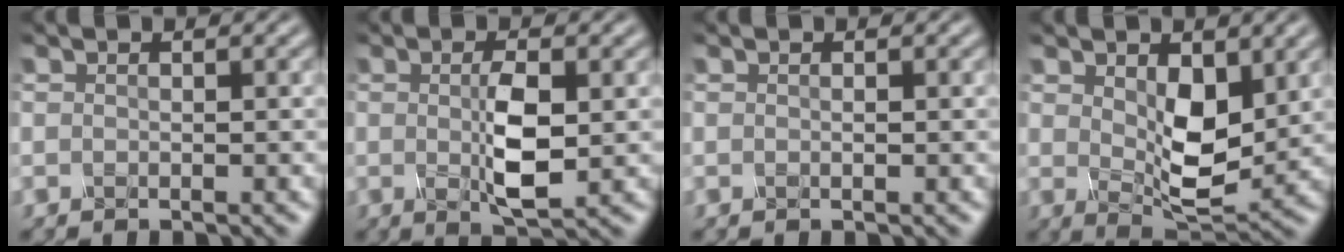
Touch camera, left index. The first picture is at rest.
{"total": 3.4, "force": [0.0, 0.6, 3.4], "torque": [-0.082, -0.005, 0.009]}
{"total": 0.0}
{"total": 4.9, "force": [1.0, 2.5, 4.1], "torque": [-0.090, -0.009, 0.030]}